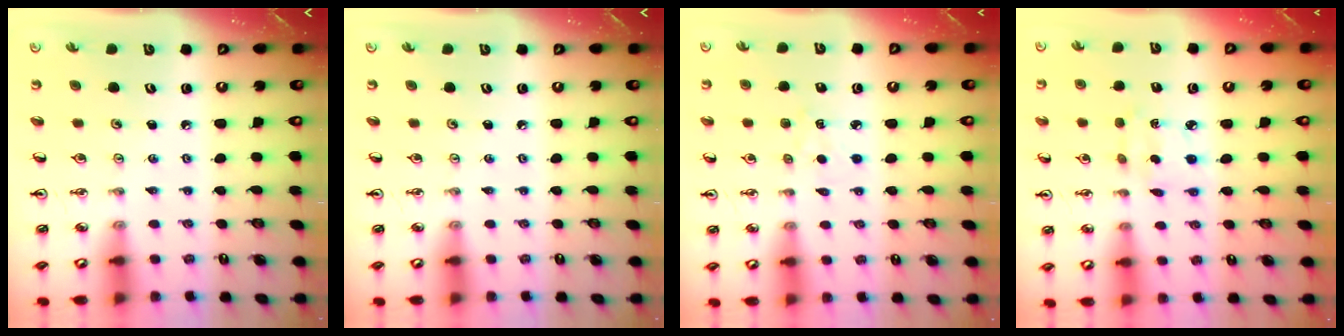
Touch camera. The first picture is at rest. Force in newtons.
{"total": 0.0}
{"total": 3.5, "press": 3.4, "slide": 0.4}
{"total": 2.8, "press": 2.8, "slide": 0.4}